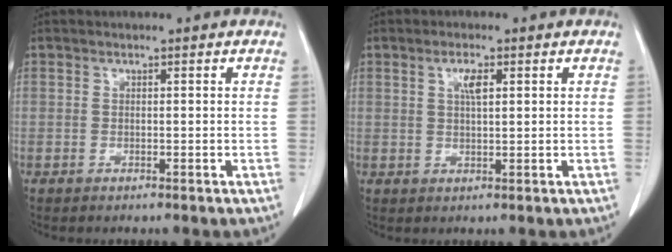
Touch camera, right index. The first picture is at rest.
{"total": 2.7, "force": [1.0, 0.6, 2.4], "torque": [-0.047, 0.000, 0.018]}